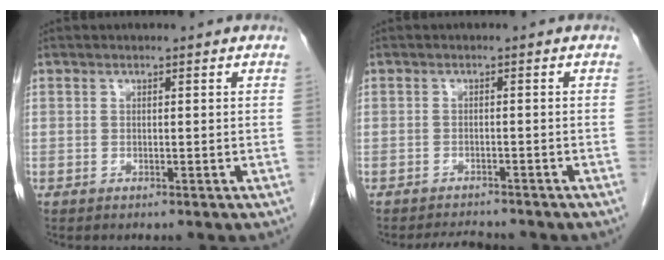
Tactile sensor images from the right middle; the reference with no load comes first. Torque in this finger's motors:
{"motor_torque": [0.02, -0.02, -0.02, 0.00]}